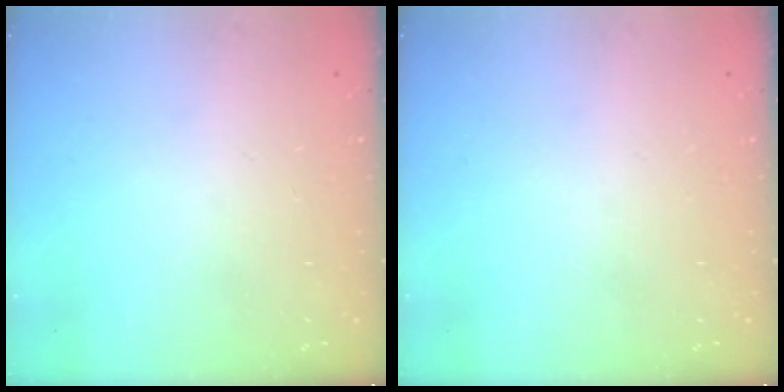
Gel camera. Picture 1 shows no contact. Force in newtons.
{"total": 0.0}